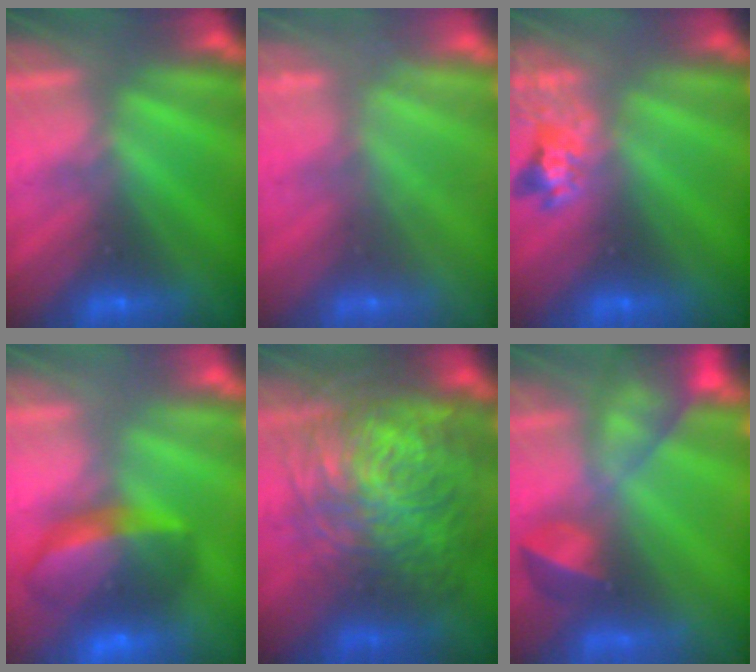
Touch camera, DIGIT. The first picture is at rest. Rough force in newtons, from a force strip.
{"total": 2.3}
{"total": 2.4}
{"total": 7.0}
{"total": 8.2}
{"total": 7.7}